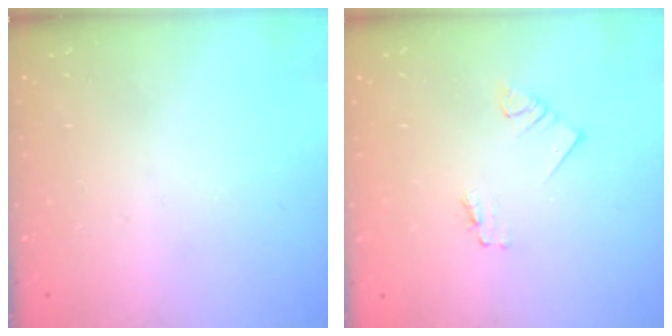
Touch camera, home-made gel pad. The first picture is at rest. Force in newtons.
{"total": 1.2, "press": 1.2, "slide": 0.1}